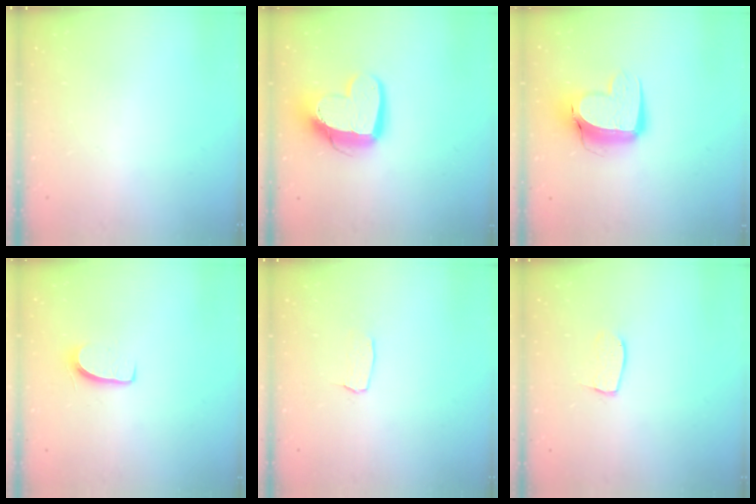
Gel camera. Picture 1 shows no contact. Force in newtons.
{"total": 14.0, "press": 13.9, "slide": 1.7}
{"total": 12.0, "press": 12.0, "slide": 1.2}
{"total": 6.7, "press": 6.7, "slide": 0.5}
{"total": 2.9, "press": 2.9, "slide": 0.2}
{"total": 6.6, "press": 6.5, "slide": 0.5}